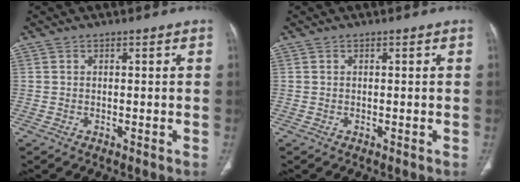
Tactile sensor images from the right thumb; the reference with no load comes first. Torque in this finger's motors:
{"motor_torque": [-0.30, 0.30, -0.23, 0.23, 0.01]}